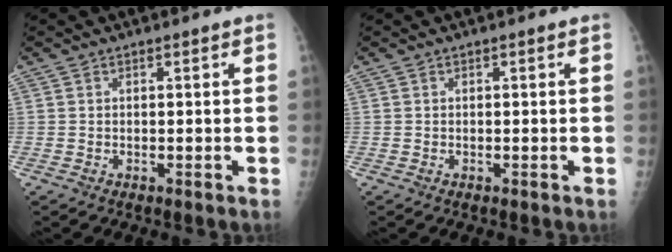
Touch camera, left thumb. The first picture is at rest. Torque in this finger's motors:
{"motor_torque": [-0.04, -0.01, -0.01, 0.01, 0.00]}